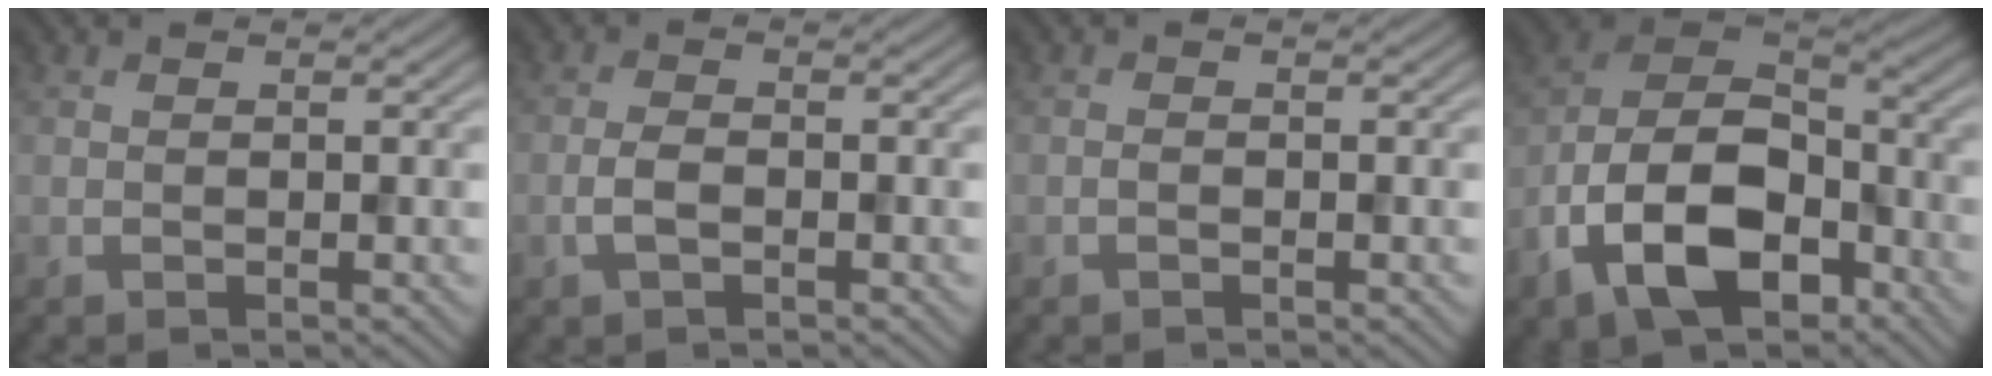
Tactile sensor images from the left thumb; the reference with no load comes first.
{"total": 2.4, "force": [-1.0, 1.0, 1.9], "torque": [-0.042, 0.003, -0.022]}
{"total": 0.6, "force": [-0.4, 0.2, 0.4], "torque": [-0.008, 0.002, -0.006]}
{"total": 15.4, "force": [-7.3, 8.7, 10.3], "torque": [-0.227, -0.026, -0.152]}